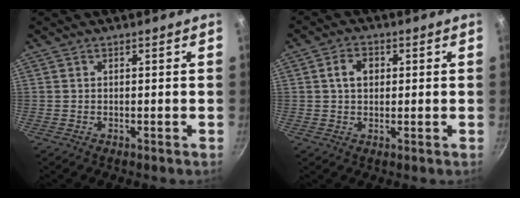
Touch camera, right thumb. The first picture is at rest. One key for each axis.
{"total": 4.5, "fx": 0.8, "fy": 3.4, "fz": 2.9, "tx": -0.032, "ty": 0.008, "tz": 0.009}